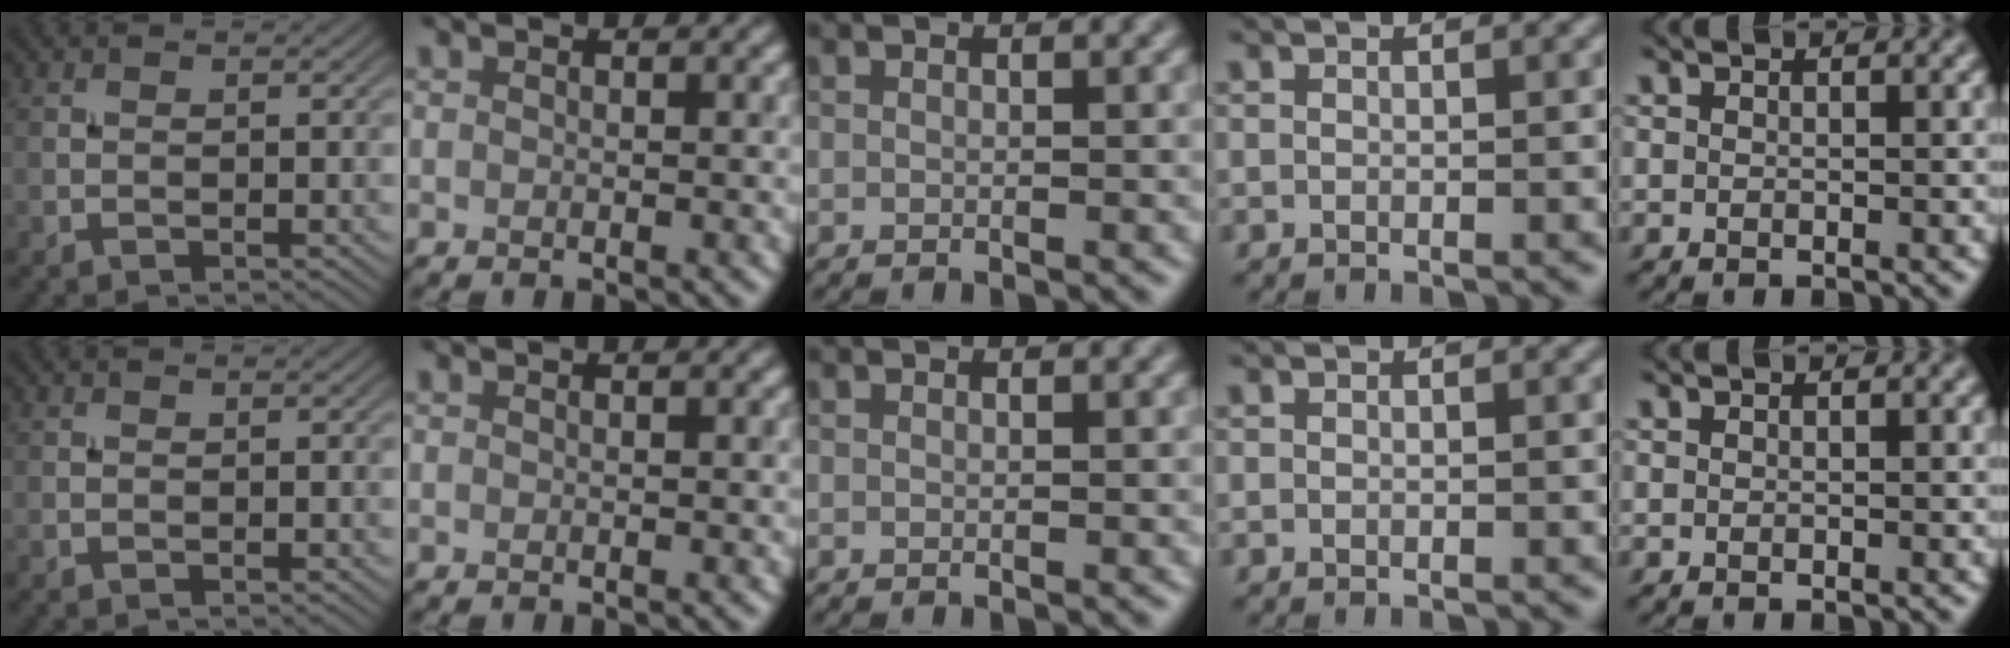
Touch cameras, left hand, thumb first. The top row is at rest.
{}